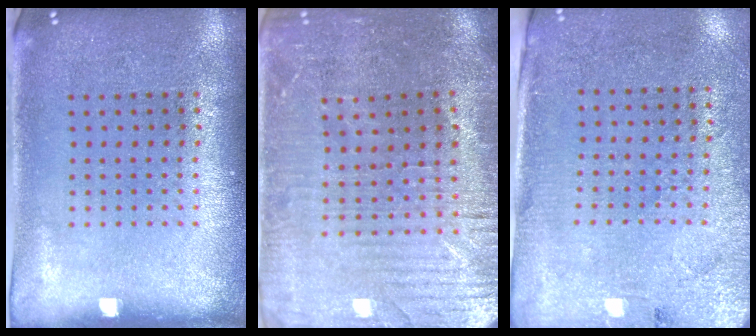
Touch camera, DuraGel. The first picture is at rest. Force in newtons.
{"total": 2.2, "press": 2.2, "slide": 0.5}
{"total": 2.7, "press": 2.4, "slide": 1.3}